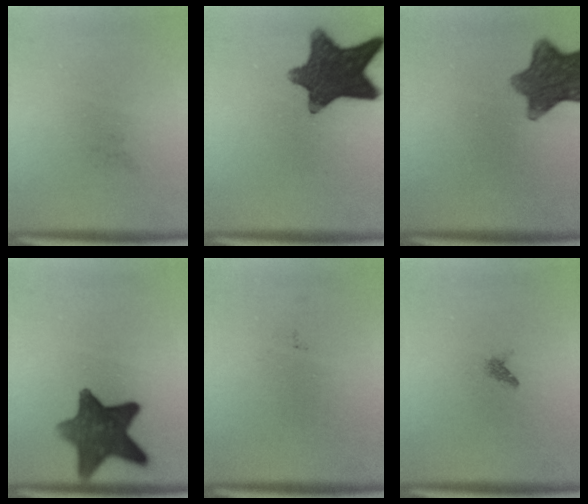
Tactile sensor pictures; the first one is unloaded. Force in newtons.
{"total": 12.8}
{"total": 10.2}
{"total": 11.4}
{"total": 0.0}
{"total": 0.7}